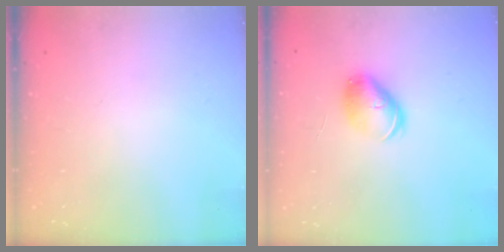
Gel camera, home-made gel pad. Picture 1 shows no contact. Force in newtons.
{"total": 8.3, "press": 8.2, "slide": 0.9}